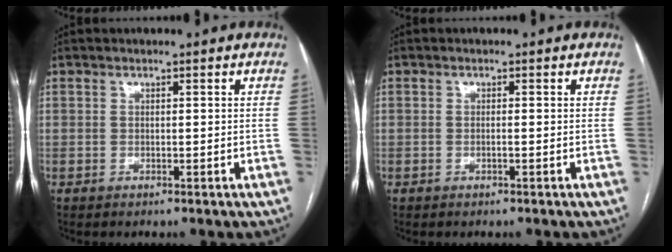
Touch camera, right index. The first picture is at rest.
{"total": 0.0}